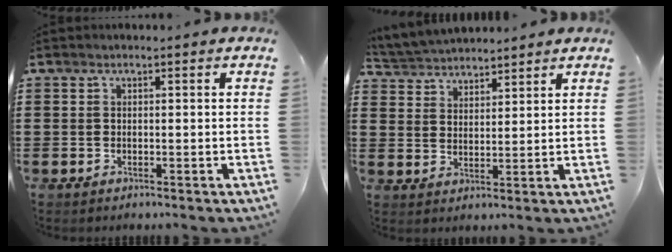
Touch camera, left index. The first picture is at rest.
{"total": 4.3, "force": [4.2, 0.8, -0.2], "torque": [-0.015, -0.016, 0.078]}